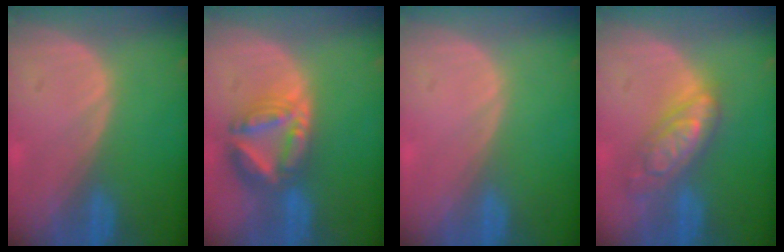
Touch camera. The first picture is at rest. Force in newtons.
{"total": 8.3, "press": 7.1, "slide": 4.2}
{"total": 0.0}
{"total": 7.2, "press": 7.2, "slide": 0.6}